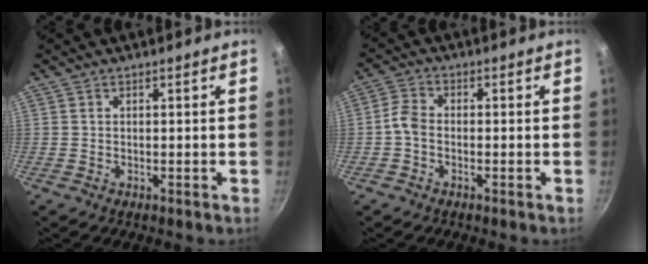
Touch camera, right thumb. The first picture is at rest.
{"total": 3.4, "force": [-1.2, 2.2, 2.2], "torque": [-0.052, 0.017, -0.035]}